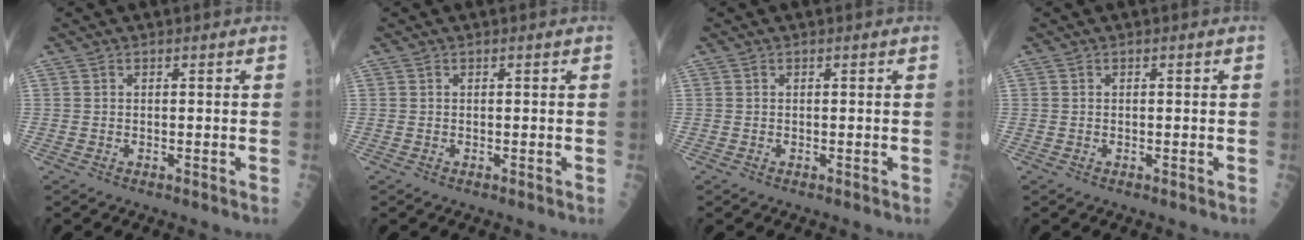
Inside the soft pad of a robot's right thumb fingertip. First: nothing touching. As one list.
[{"total": 0.0}, {"total": 0.0}, {"total": 0.0}]